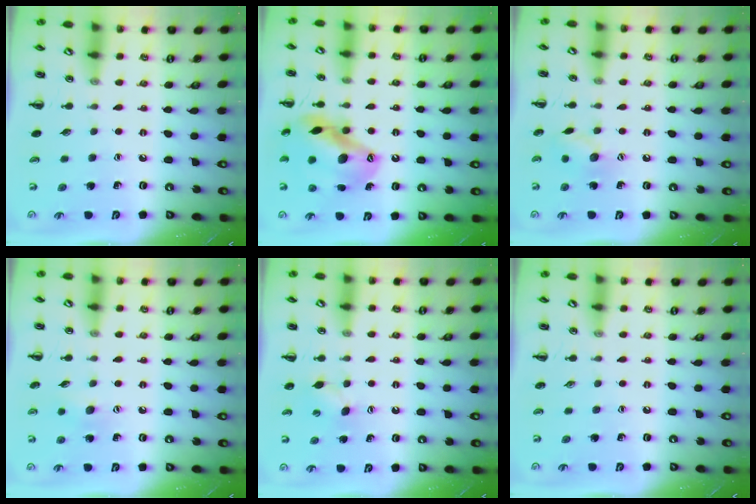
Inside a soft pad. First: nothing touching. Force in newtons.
{"total": 17.8, "press": 17.6, "slide": 2.8}
{"total": 7.9, "press": 7.8, "slide": 1.0}
{"total": 6.4, "press": 6.3, "slide": 1.4}
{"total": 4.7, "press": 4.6, "slide": 1.2}
{"total": 0.0}